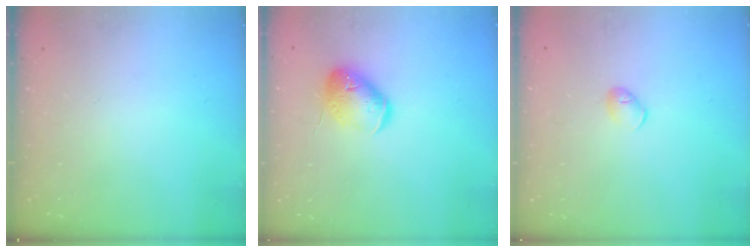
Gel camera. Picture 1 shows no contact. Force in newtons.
{"total": 11.9, "press": 11.8, "slide": 1.4}
{"total": 5.2, "press": 5.2, "slide": 0.8}